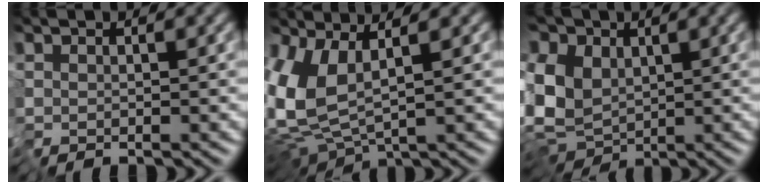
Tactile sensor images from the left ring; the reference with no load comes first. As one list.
[{"total": 5.6, "force": [0.3, 2.0, 5.2], "torque": [-0.120, -0.010, 0.012]}, {"total": 8.6, "force": [0.4, 6.2, 5.9], "torque": [-0.125, -0.004, 0.011]}]